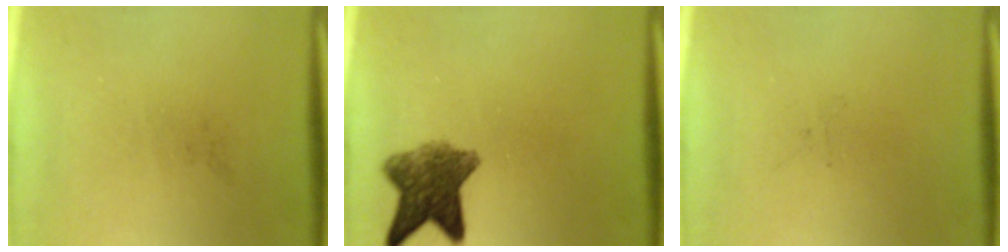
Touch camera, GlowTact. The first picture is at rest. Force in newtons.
{"total": 7.4}
{"total": 0.0}